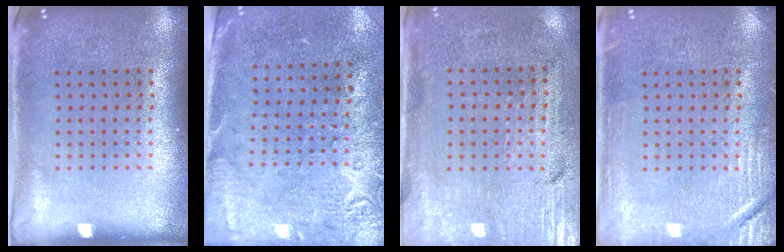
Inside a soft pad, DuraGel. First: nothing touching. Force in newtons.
{"total": 2.7, "press": 2.3, "slide": 1.4}
{"total": 3.3, "press": 2.9, "slide": 1.5}
{"total": 2.7, "press": 2.7, "slide": 0.4}